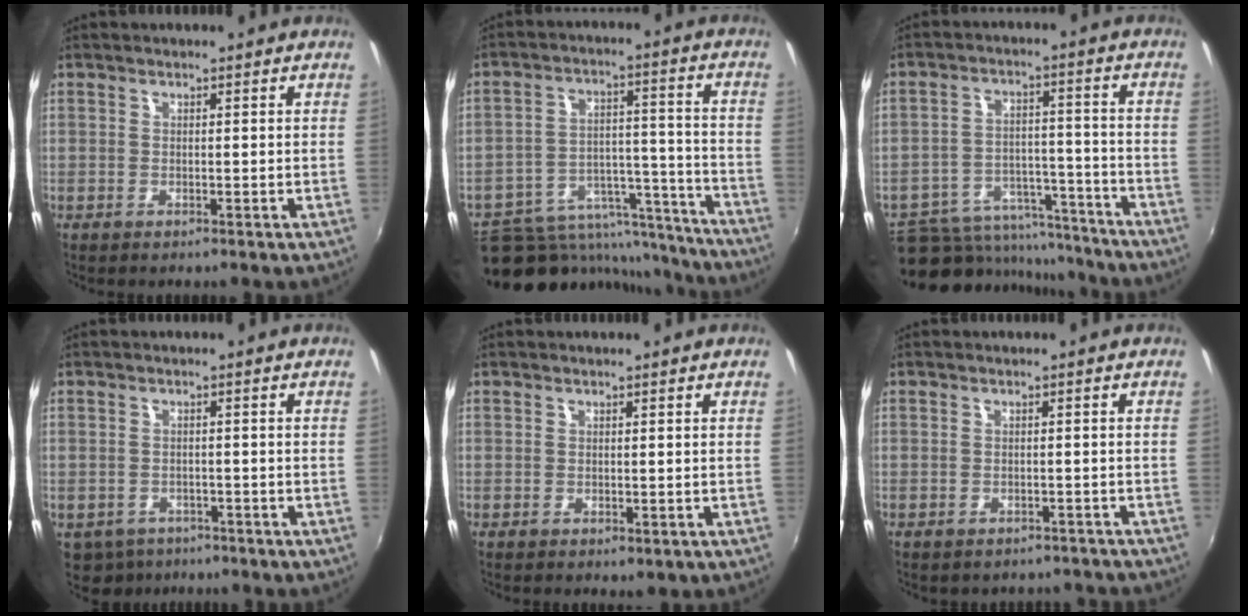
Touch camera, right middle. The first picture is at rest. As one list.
[{"total": 19.5, "force": [-16.2, 9.2, 5.8], "torque": [-0.105, 0.042, -0.207]}, {"total": 15.3, "force": [-12.8, 7.4, 3.8], "torque": [-0.081, 0.034, -0.171]}, {"total": 6.3, "force": [-4.0, 4.4, 2.1], "torque": [-0.059, -0.017, -0.057]}, {"total": 0.7, "force": [0.1, 0.5, 0.4], "torque": [-0.006, -0.003, 0.001]}, {"total": 6.4, "force": [-5.6, 2.6, 1.4], "torque": [-0.026, -0.005, -0.060]}]